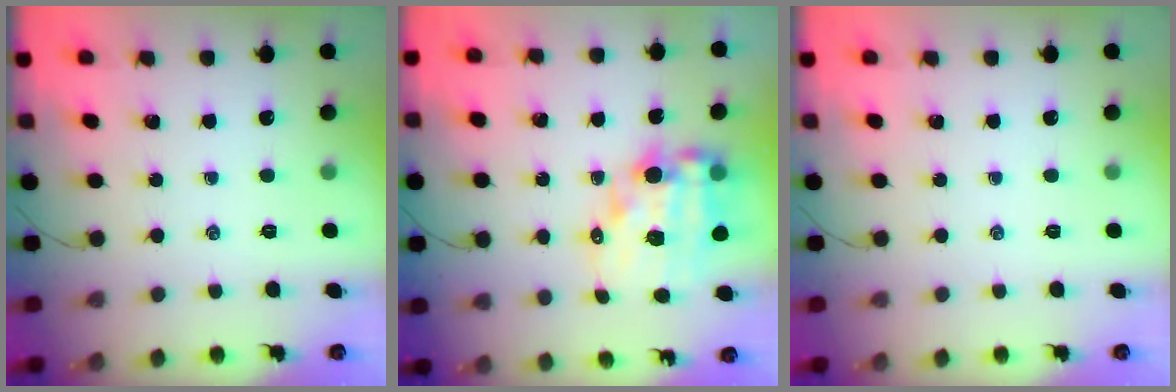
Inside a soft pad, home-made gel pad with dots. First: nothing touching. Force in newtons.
{"total": 14.0, "press": 13.6, "slide": 3.5}
{"total": 0.0}